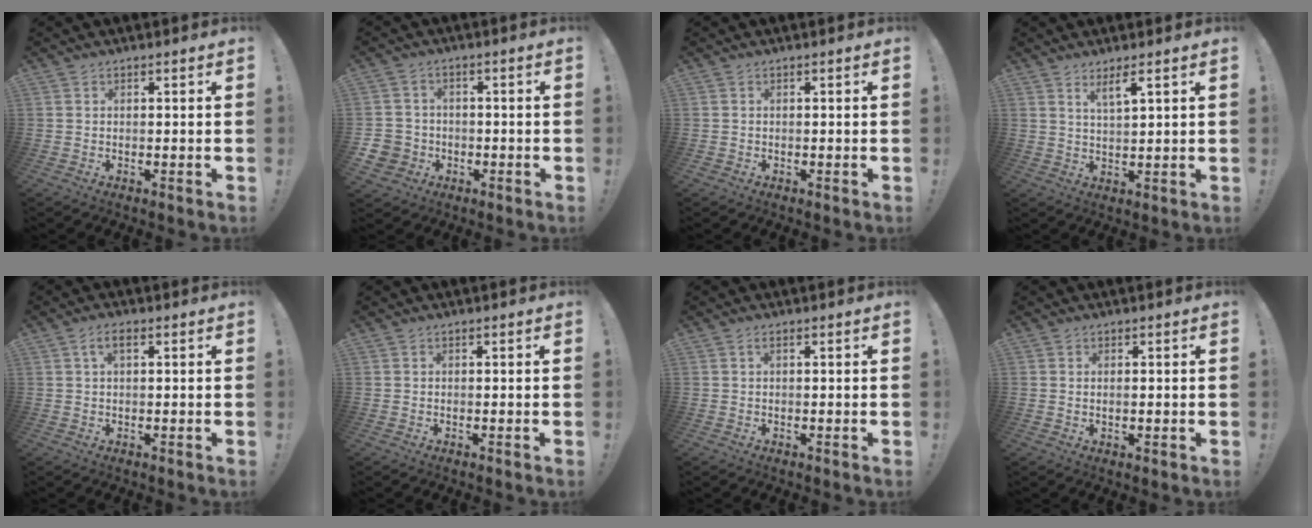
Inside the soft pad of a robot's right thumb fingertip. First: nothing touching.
{"total": 5.8, "force": [-1.7, 5.3, 1.5], "torque": [-0.038, 0.017, -0.030]}
{"total": 0.7, "force": [-0.4, 0.5, 0.1], "torque": [-0.004, 0.003, -0.007]}
{"total": 4.6, "force": [2.8, 0.6, 3.6], "torque": [-0.058, -0.012, 0.044]}
{"total": 3.4, "force": [1.1, 1.6, 2.8], "torque": [-0.053, 0.006, 0.018]}
{"total": 0.0}
{"total": 0.8, "force": [0.1, 0.3, 0.7], "torque": [-0.011, 0.002, 0.001]}
{"total": 0.9, "force": [0.4, 0.2, 0.8], "torque": [-0.012, -0.001, 0.007]}